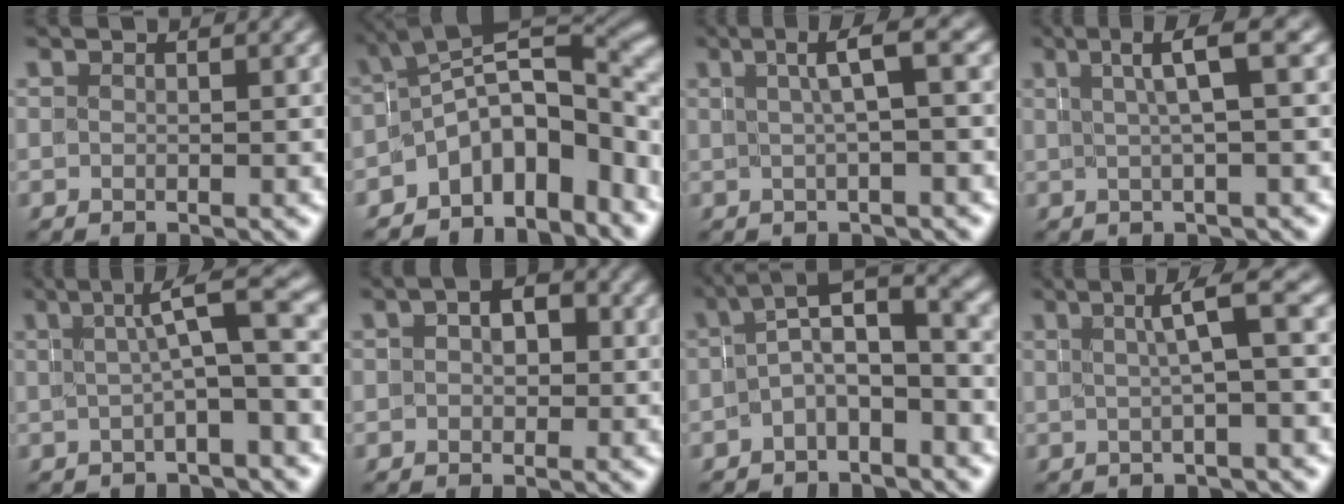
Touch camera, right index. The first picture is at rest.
{"total": 12.5, "force": [-2.4, 7.7, 9.6], "torque": [-0.147, -0.023, -0.037]}
{"total": 2.9, "force": [0.8, -0.3, 2.8], "torque": [-0.031, 0.016, 0.015]}
{"total": 3.5, "force": [1.5, -0.5, 3.1], "torque": [-0.038, 0.021, 0.022]}
{"total": 4.2, "force": [0.5, 0.2, 4.2], "torque": [-0.044, 0.017, 0.008]}
{"total": 2.7, "force": [0.8, 2.0, 1.7], "torque": [-0.008, 0.009, 0.001]}
{"total": 5.0, "force": [-0.6, 2.3, 4.4], "torque": [-0.054, -0.007, -0.012]}
{"total": 2.9, "force": [0.6, -0.9, 2.7], "torque": [-0.031, 0.014, 0.011]}